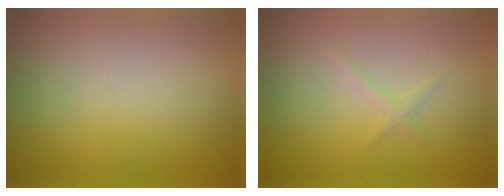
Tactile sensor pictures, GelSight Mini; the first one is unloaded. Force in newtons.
{"total": 0.9, "press": 0.9, "slide": 0.0}